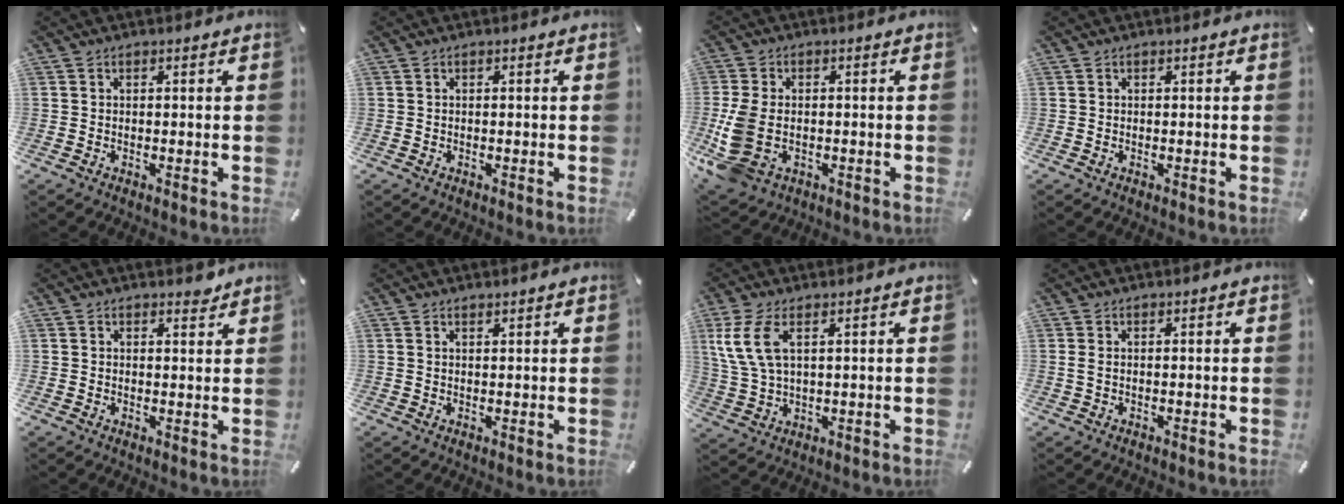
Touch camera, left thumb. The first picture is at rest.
{"total": 0.0}
{"total": 9.6, "force": [-1.5, 6.6, 6.8], "torque": [-0.158, 0.002, -0.021]}
{"total": 0.0}
{"total": 2.1, "force": [1.7, 1.2, 0.1], "torque": [0.020, -0.012, 0.029]}
{"total": 0.9, "force": [0.9, 0.1, 0.1], "torque": [-0.003, -0.002, 0.017]}
{"total": 8.2, "force": [3.5, 3.9, 6.3], "torque": [-0.150, -0.003, 0.064]}
{"total": 1.2, "force": [0.2, 0.4, 1.1], "torque": [-0.023, 0.001, 0.003]}